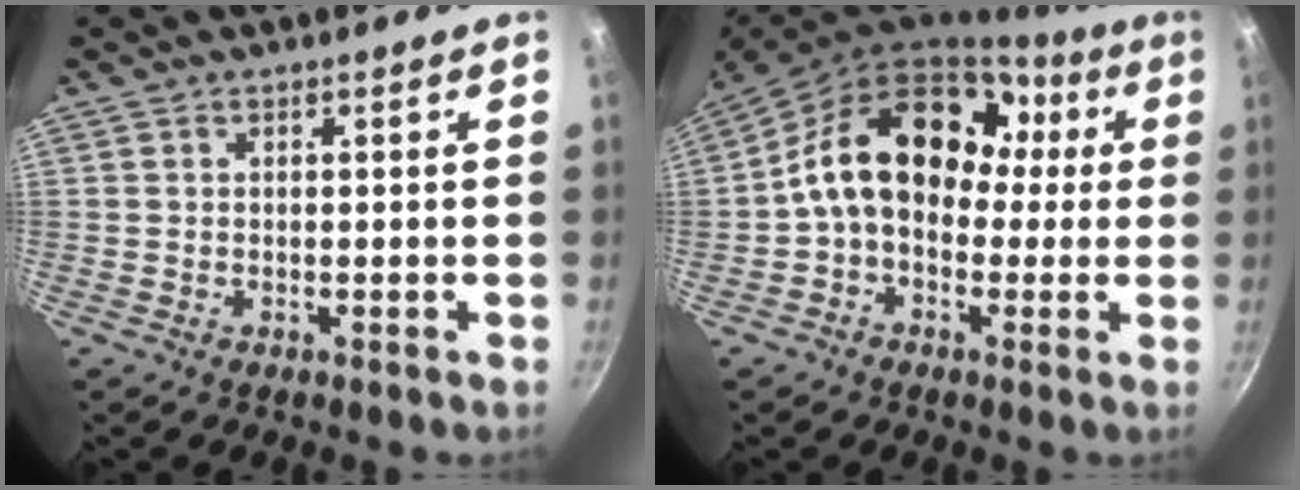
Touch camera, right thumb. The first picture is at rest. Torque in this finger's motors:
{"motor_torque": [-0.79, 2.04, 1.27, -0.90, 0.23]}